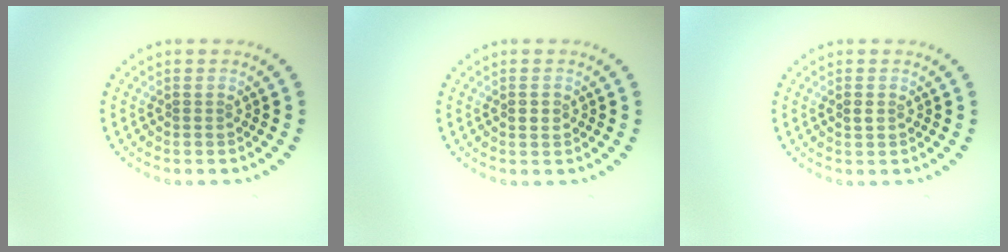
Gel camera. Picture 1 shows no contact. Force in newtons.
{"total": 1.0, "press": 1.0, "slide": 0.2}
{"total": 0.8, "press": 0.8, "slide": 0.1}